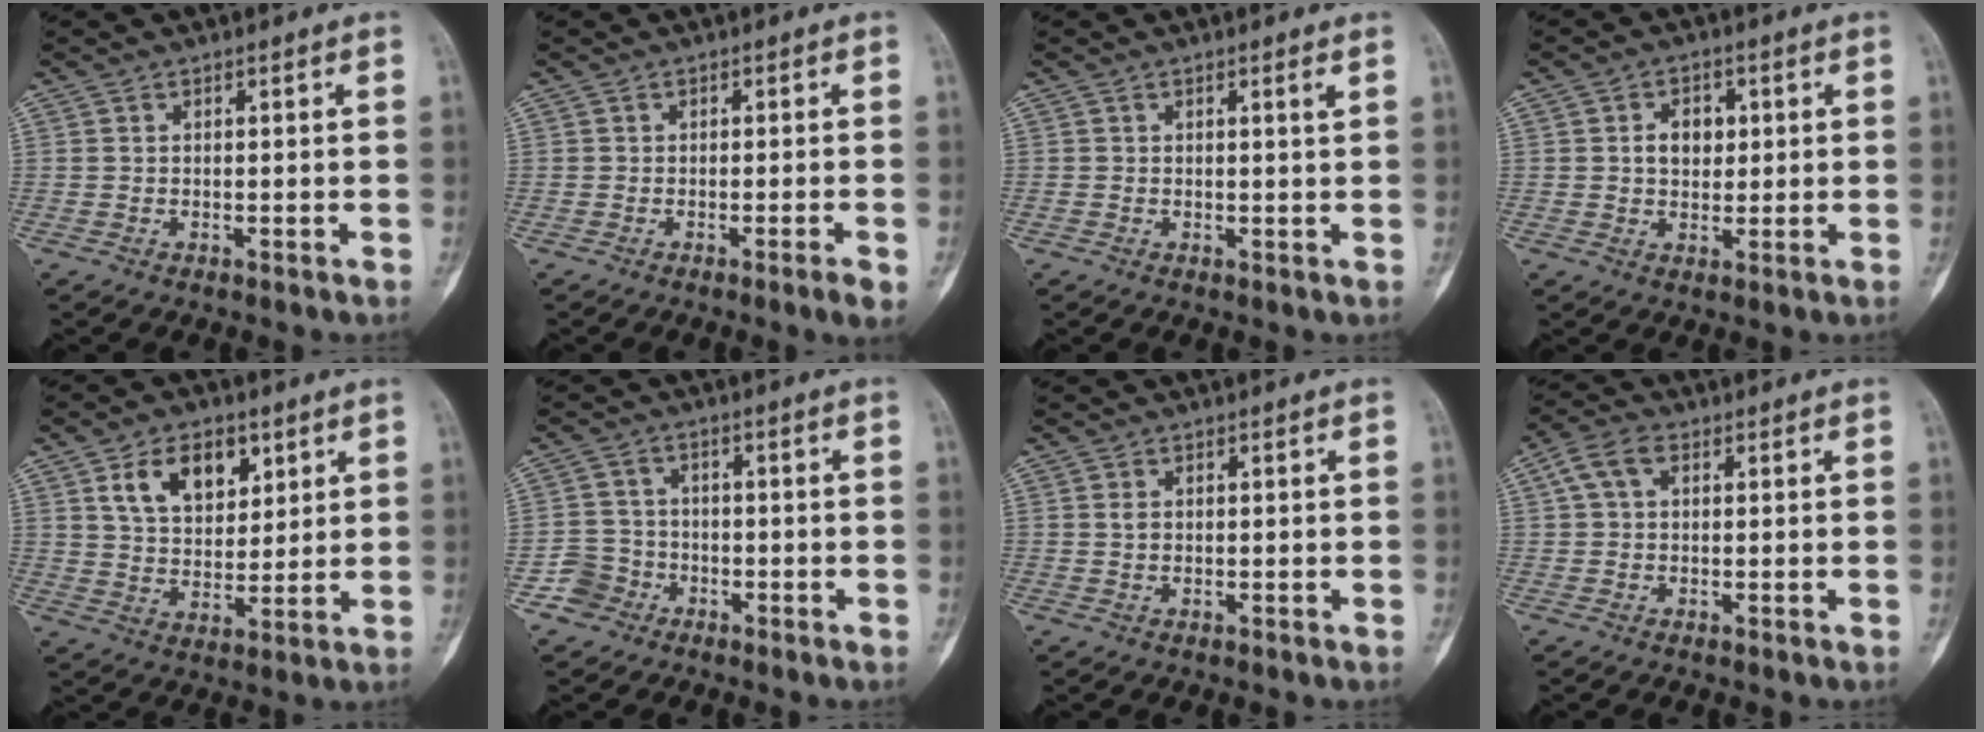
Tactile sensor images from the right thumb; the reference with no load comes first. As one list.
[{"total": 2.8, "force": [-1.4, -0.1, 2.4], "torque": [-0.035, -0.004, -0.022]}, {"total": 1.1, "force": [0.5, 0.0, 1.0], "torque": [-0.012, -0.003, 0.005]}, {"total": 5.1, "force": [0.9, 3.8, 3.4], "torque": [-0.027, 0.000, 0.011]}, {"total": 11.2, "force": [5.2, 7.0, 7.0], "torque": [-0.084, -0.023, 0.093]}, {"total": 4.7, "force": [-2.5, 4.0, 0.0], "torque": [0.033, 0.021, -0.051]}, {"total": 1.3, "force": [0.0, 0.8, 1.0], "torque": [-0.017, 0.000, 0.000]}, {"total": 5.0, "force": [1.4, 3.3, 3.5], "torque": [-0.071, 0.019, 0.025]}]